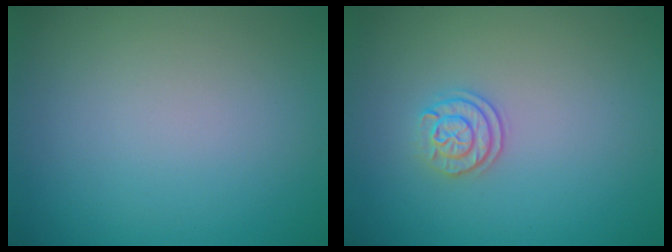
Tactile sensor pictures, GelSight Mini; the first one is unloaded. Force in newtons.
{"total": 2.0, "press": 1.8, "slide": 0.9}